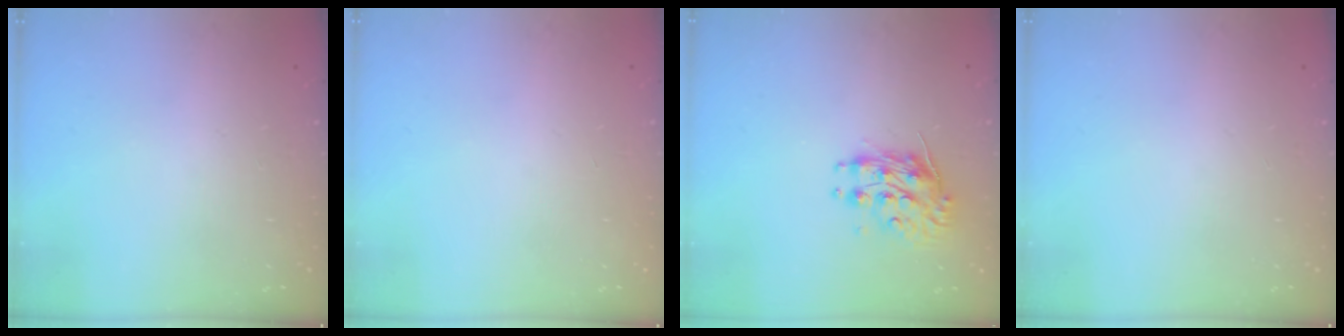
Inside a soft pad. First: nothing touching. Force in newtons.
{"total": 0.0}
{"total": 9.2, "press": 9.2, "slide": 0.2}
{"total": 0.0}